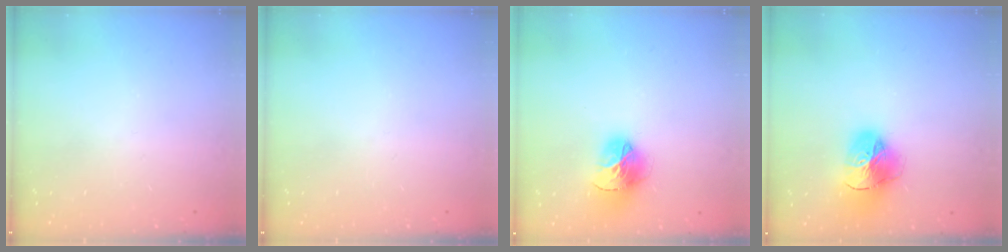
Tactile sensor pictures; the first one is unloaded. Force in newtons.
{"total": 0.0}
{"total": 16.0, "press": 15.9, "slide": 1.7}
{"total": 19.8, "press": 19.6, "slide": 2.3}